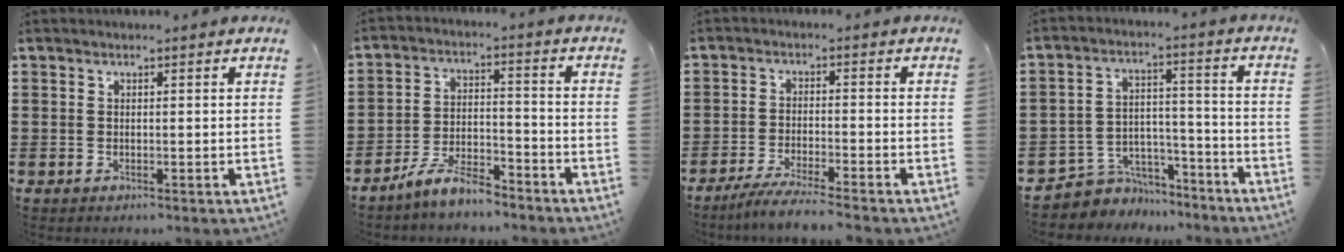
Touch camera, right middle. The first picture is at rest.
{"total": 7.2, "force": [-6.4, 1.6, 2.8], "torque": [-0.060, 0.008, -0.125]}
{"total": 4.3, "force": [-4.0, -0.1, 1.7], "torque": [-0.036, -0.008, -0.078]}
{"total": 5.5, "force": [-4.8, 2.6, 0.1], "torque": [-0.014, 0.014, -0.101]}